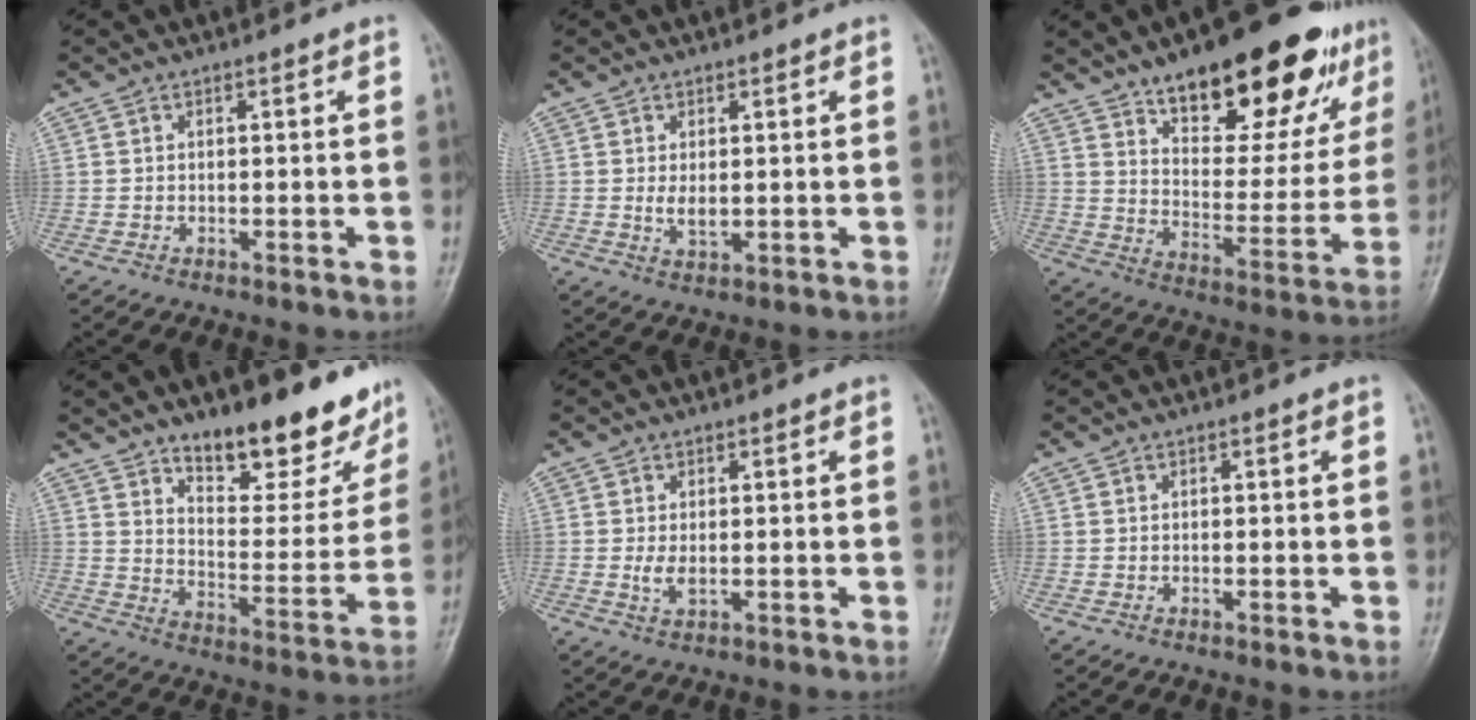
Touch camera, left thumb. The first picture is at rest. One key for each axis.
{"total": 2.9, "fx": 0.8, "fy": 1.5, "fz": 2.4, "tx": -0.038, "ty": -0.011, "tz": 0.018}
{"total": 25.0, "fx": 16.2, "fy": 9.7, "fz": 16.4, "tx": -0.182, "ty": -0.061, "tz": 0.240}
{"total": 18.9, "fx": 13.9, "fy": 7.2, "fz": 10.6, "tx": -0.093, "ty": -0.095, "tz": 0.207}
{"total": 2.5, "fx": 0.5, "fy": 1.3, "fz": 2.1, "tx": -0.038, "ty": -0.007, "tz": 0.013}
{"total": 0.0}